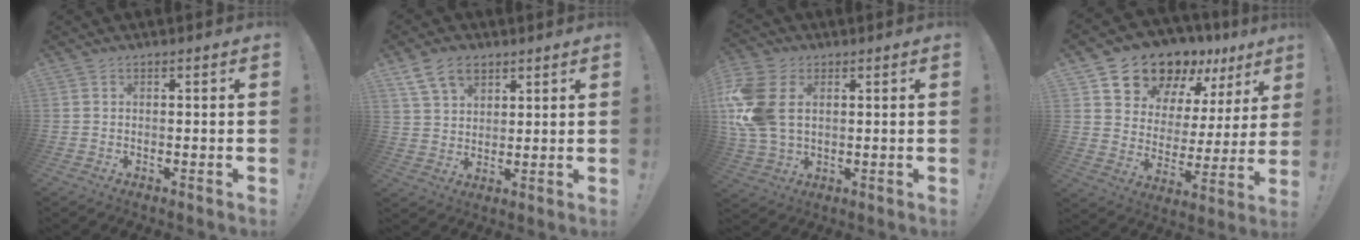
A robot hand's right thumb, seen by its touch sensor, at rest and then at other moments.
{"total": 9.9, "force": [6.0, 6.6, 4.4], "torque": [-0.065, -0.025, 0.115]}
{"total": 15.5, "force": [3.1, 10.6, 10.9], "torque": [-0.231, -0.008, 0.058]}
{"total": 15.0, "force": [13.2, 6.6, 3.0], "torque": [-0.065, -0.112, 0.244]}